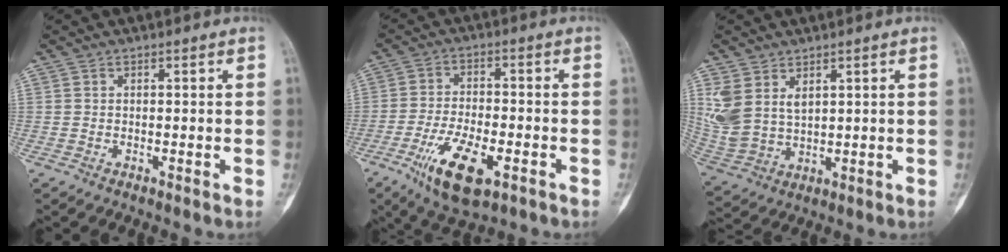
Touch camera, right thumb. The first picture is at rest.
{"total": 11.9, "force": [-5.5, 4.7, 9.5], "torque": [-0.173, 0.008, -0.091]}
{"total": 8.6, "force": [3.8, 5.4, 5.6], "torque": [-0.116, -0.013, 0.095]}